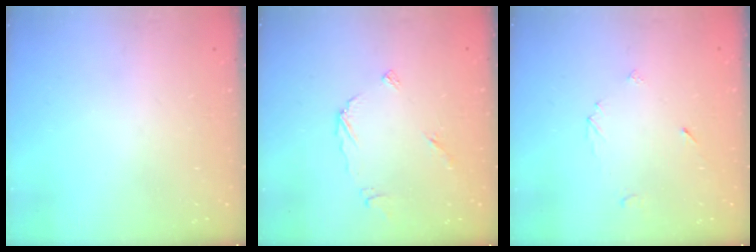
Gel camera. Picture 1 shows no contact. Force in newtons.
{"total": 5.5, "press": 5.5, "slide": 0.4}
{"total": 2.3, "press": 2.3, "slide": 0.2}